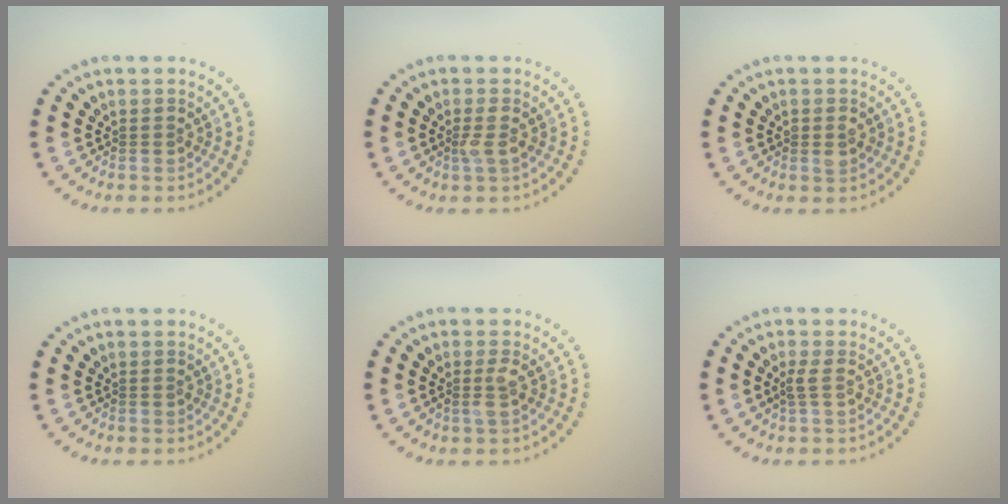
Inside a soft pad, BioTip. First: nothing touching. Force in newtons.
{"total": 1.2, "press": 1.1, "slide": 0.5}
{"total": 1.1, "press": 1.1, "slide": 0.0}
{"total": 0.0}
{"total": 1.2, "press": 1.1, "slide": 0.4}
{"total": 1.1, "press": 1.0, "slide": 0.4}